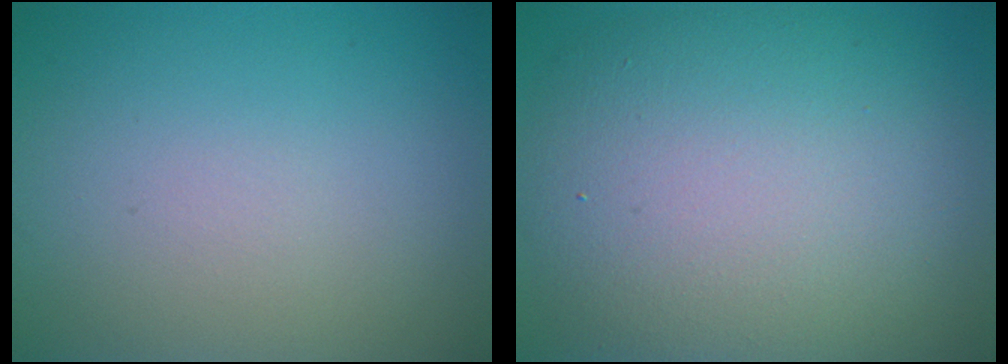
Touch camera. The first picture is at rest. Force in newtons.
{"total": 11.8, "press": 11.8, "slide": 0.7}